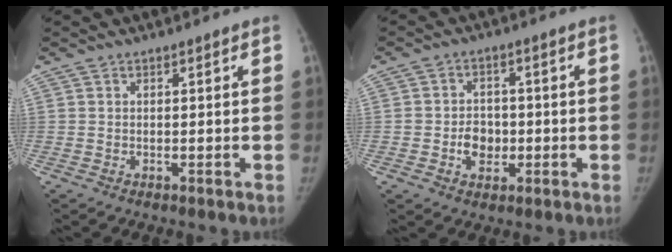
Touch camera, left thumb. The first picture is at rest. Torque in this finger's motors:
{"motor_torque": [-0.04, 0.06, 0.35, 0.15, 0.01]}